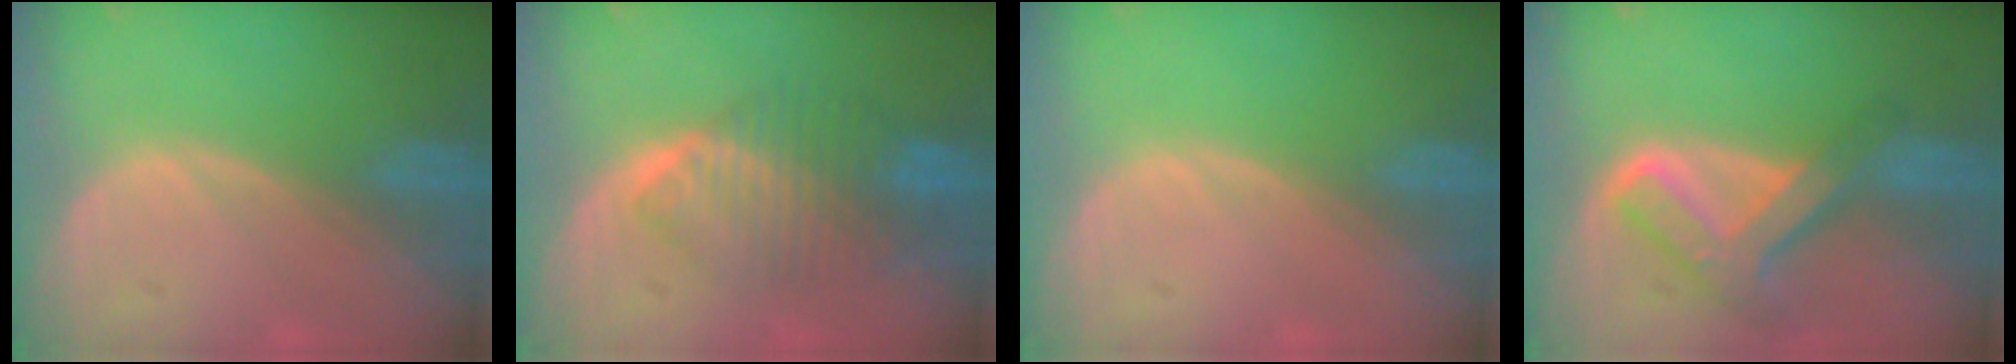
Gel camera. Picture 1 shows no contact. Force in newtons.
{"total": 7.5, "press": 7.3, "slide": 1.6}
{"total": 0.0}
{"total": 7.8, "press": 6.6, "slide": 4.2}